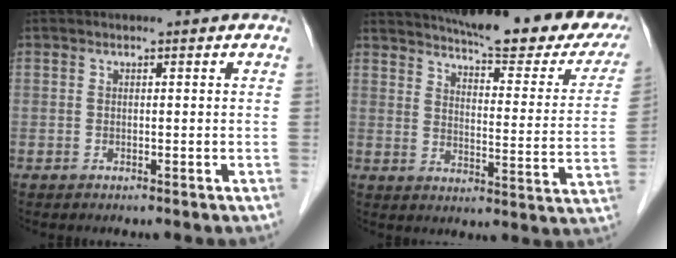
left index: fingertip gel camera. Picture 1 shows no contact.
{"total": 27.0, "force": [22.5, 5.0, 14.1], "torque": [-0.199, -0.040, 0.269]}